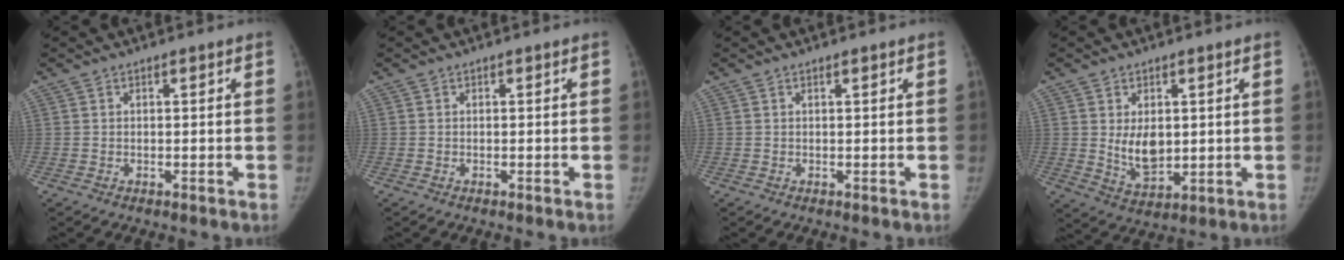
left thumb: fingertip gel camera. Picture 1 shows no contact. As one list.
[{"total": 0.0}, {"total": 0.0}, {"total": 7.2, "force": [1.0, 4.6, 5.5], "torque": [-0.069, -0.019, 0.031]}]